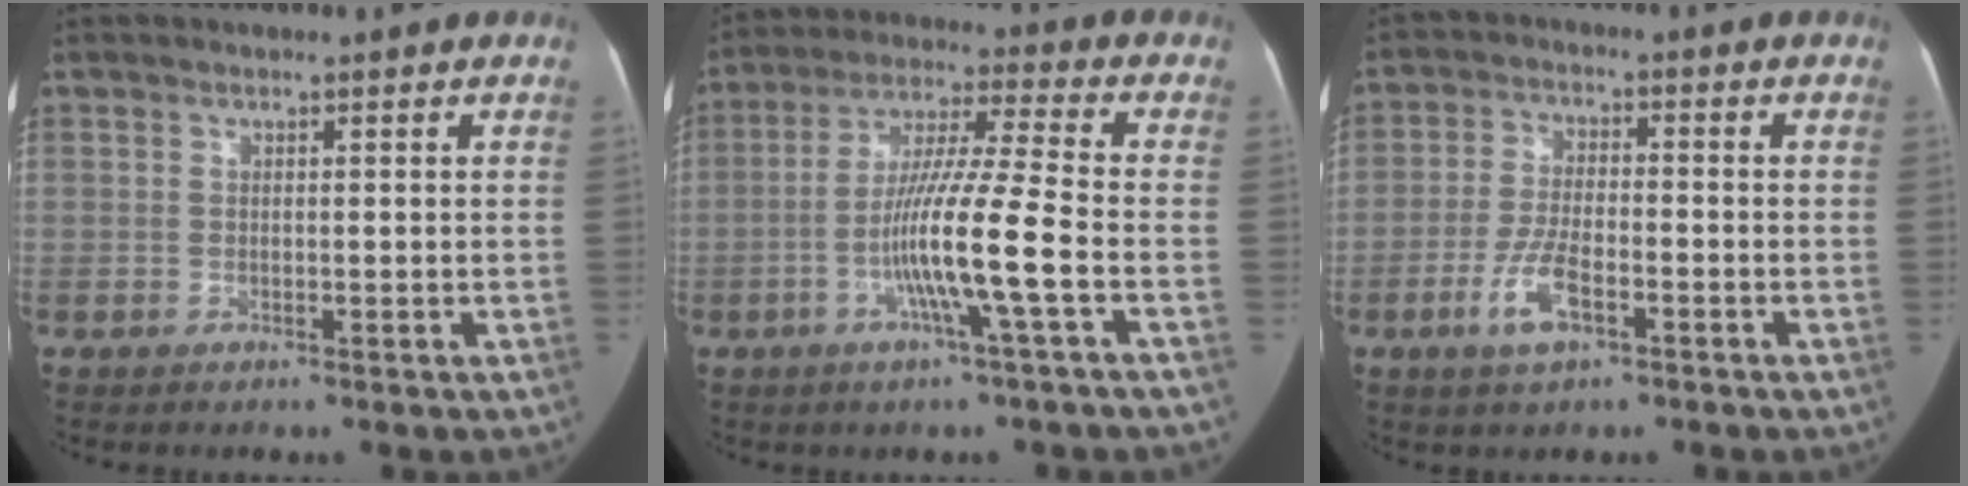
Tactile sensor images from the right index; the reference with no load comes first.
{"total": 12.4, "force": [-3.8, -0.8, 11.7], "torque": [-0.220, -0.001, -0.076]}
{"total": 7.1, "force": [-3.3, 2.8, 5.6], "torque": [-0.121, 0.001, -0.061]}